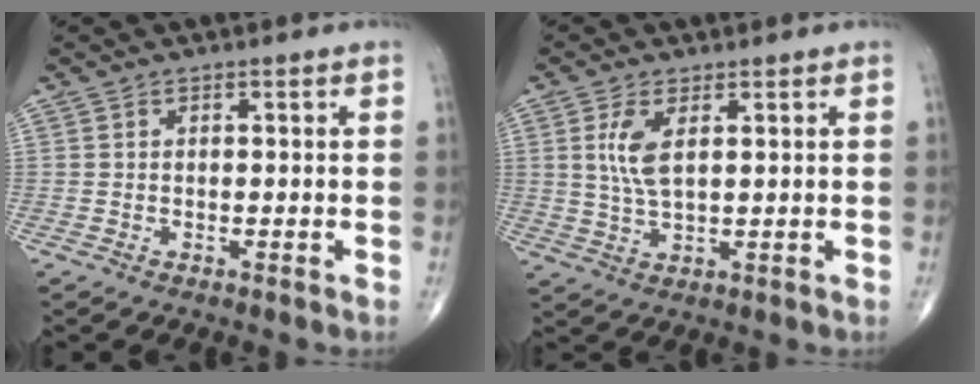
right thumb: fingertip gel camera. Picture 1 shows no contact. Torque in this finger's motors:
{"motor_torque": [-0.56, 0.49, 0.73, 0.28, 0.19]}